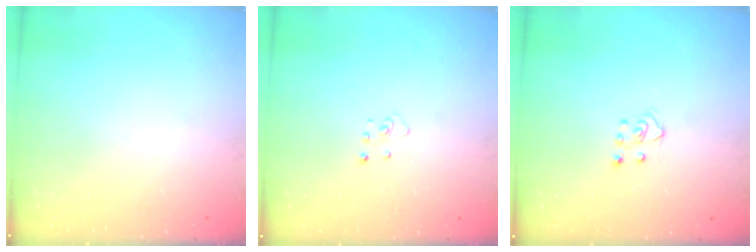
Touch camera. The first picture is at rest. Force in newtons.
{"total": 2.9, "press": 2.9, "slide": 0.2}
{"total": 4.3, "press": 4.2, "slide": 0.5}